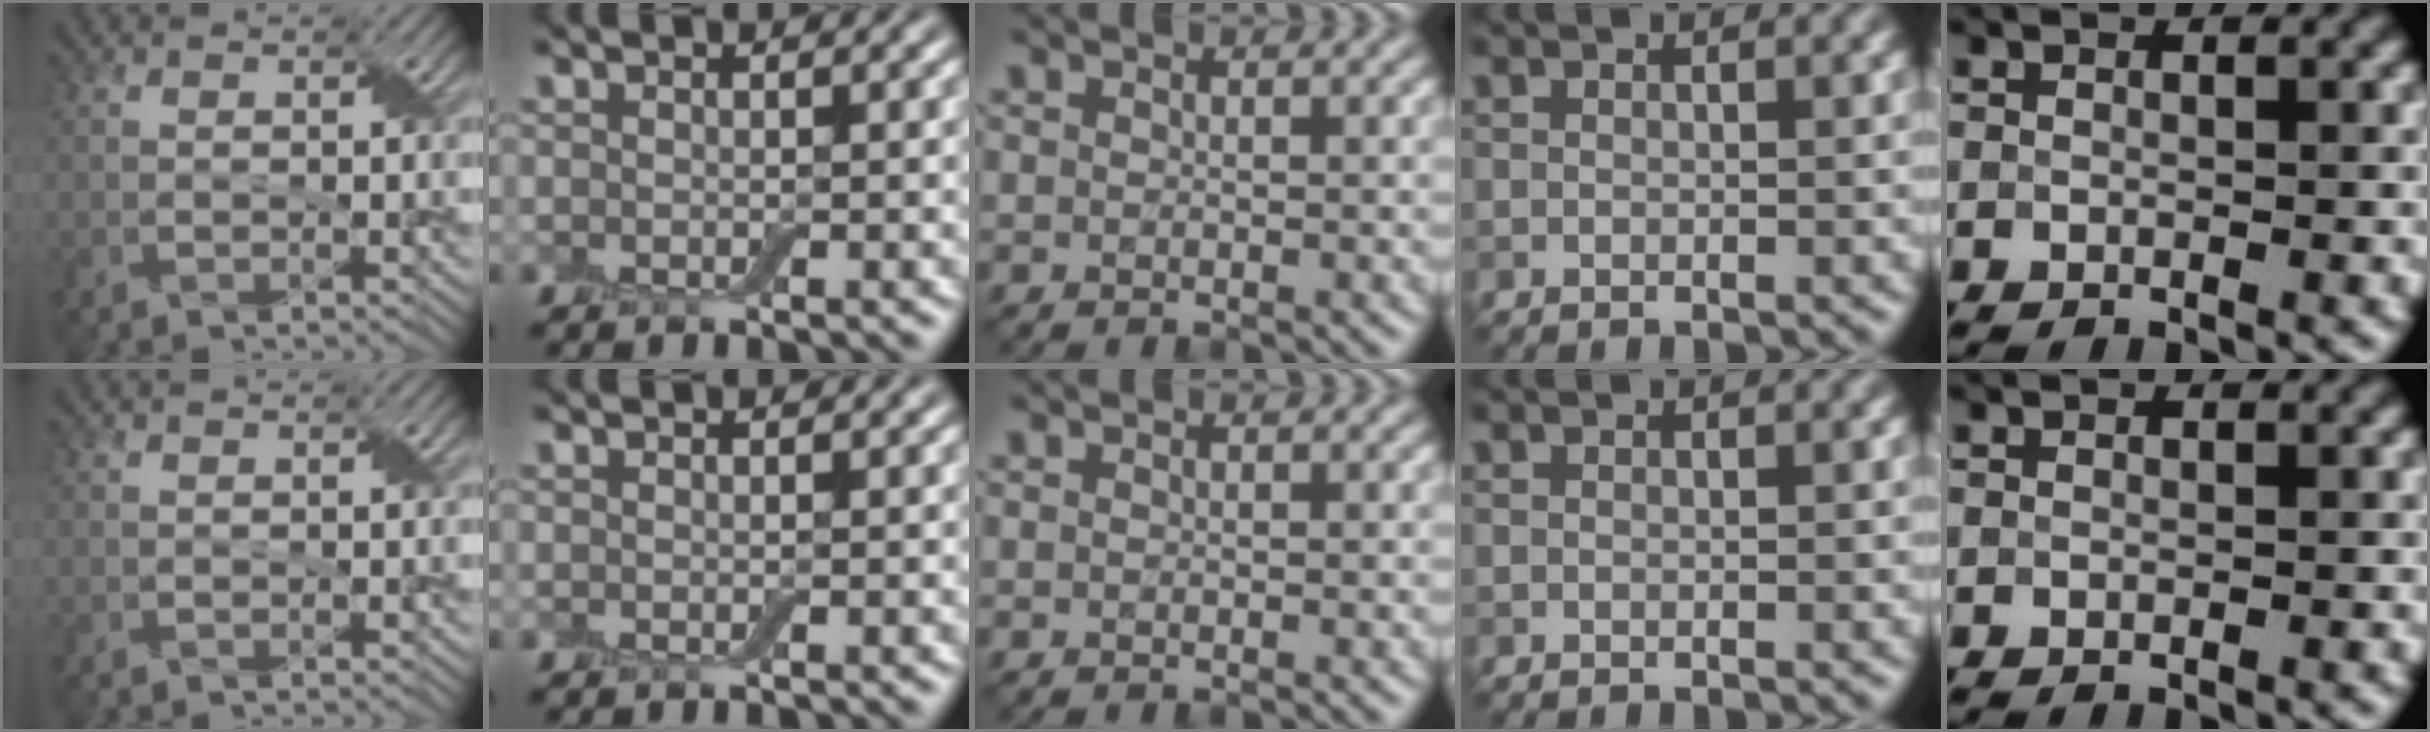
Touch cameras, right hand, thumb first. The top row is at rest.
{}